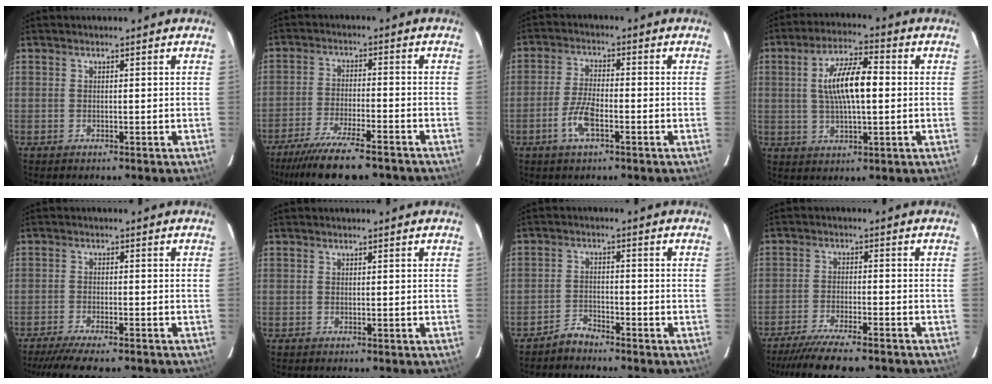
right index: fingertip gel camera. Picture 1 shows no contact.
{"total": 14.9, "force": [-12.2, 2.9, 8.1], "torque": [-0.173, -0.030, -0.199]}
{"total": 6.2, "force": [-2.8, 2.1, 5.1], "torque": [-0.113, 0.001, -0.056]}
{"total": 10.6, "force": [1.0, 3.3, 10.0], "torque": [-0.183, 0.012, 0.019]}
{"total": 9.4, "force": [-7.9, 1.4, 4.8], "torque": [-0.111, -0.026, -0.132]}
{"total": 0.0}
{"total": 3.0, "force": [-2.9, 0.9, 0.4], "torque": [-0.014, 0.006, -0.053]}
{"total": 11.9, "force": [-10.2, 1.8, 5.9], "torque": [-0.133, -0.027, -0.167]}